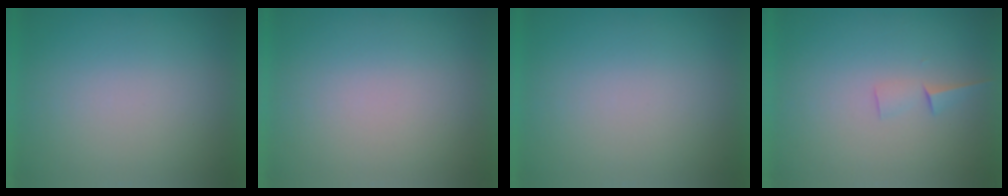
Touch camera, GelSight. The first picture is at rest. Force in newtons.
{"total": 0.0}
{"total": 0.0}
{"total": 1.5}